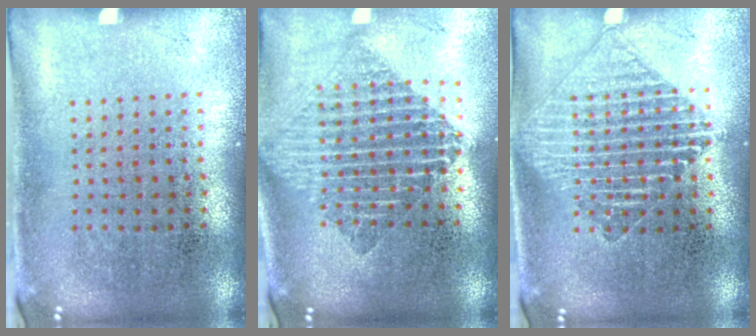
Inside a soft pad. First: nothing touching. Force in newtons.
{"total": 1.9, "press": 1.6, "slide": 1.1}
{"total": 1.5, "press": 1.5, "slide": 0.2}